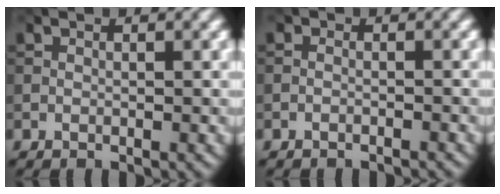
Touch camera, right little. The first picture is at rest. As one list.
[{"total": 1.3, "force": [-1.2, 0.3, 0.2], "torque": [-0.001, -0.001, -0.024]}]